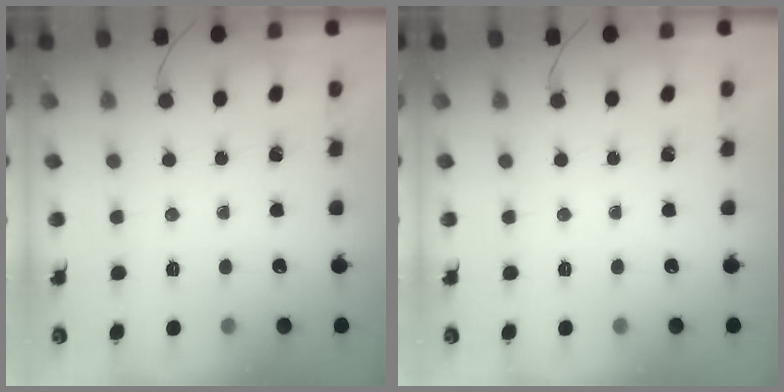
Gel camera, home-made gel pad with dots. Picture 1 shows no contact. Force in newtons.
{"total": 0.0}